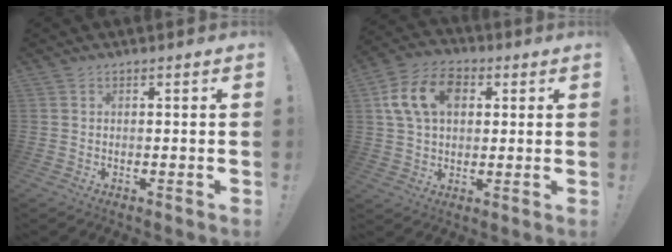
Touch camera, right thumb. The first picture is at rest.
{"total": 14.2, "force": [4.1, 10.1, 9.1], "torque": [-0.155, 0.008, 0.081]}